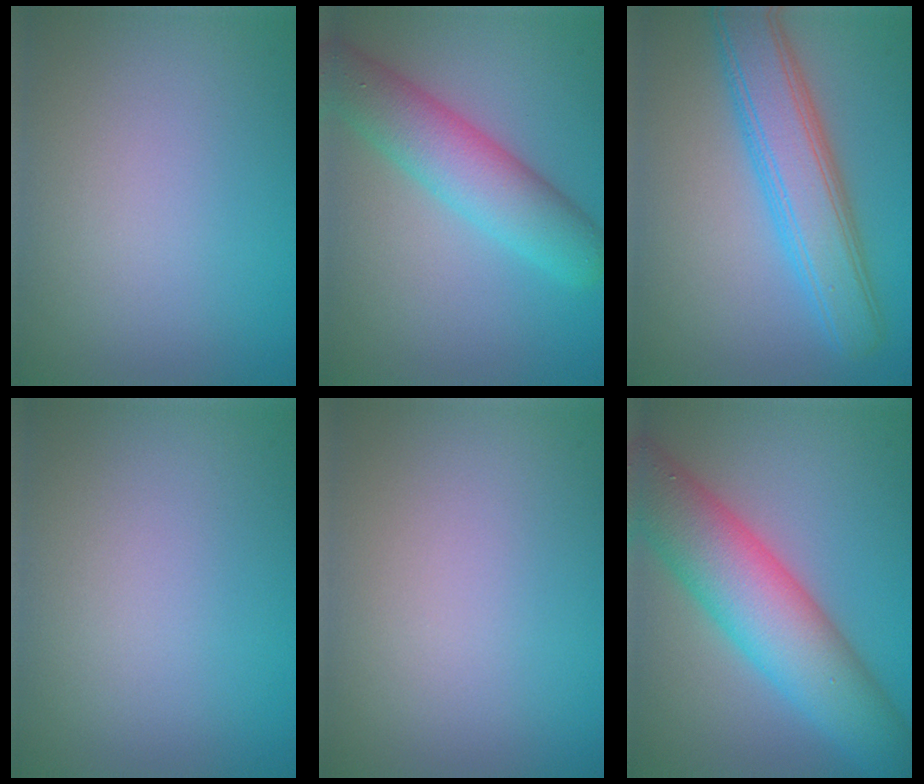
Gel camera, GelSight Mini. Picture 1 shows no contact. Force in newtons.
{"total": 6.5, "press": 6.5, "slide": 0.1}
{"total": 6.5, "press": 6.5, "slide": 0.2}
{"total": 0.0}
{"total": 0.0}
{"total": 10.0, "press": 10.0, "slide": 0.5}